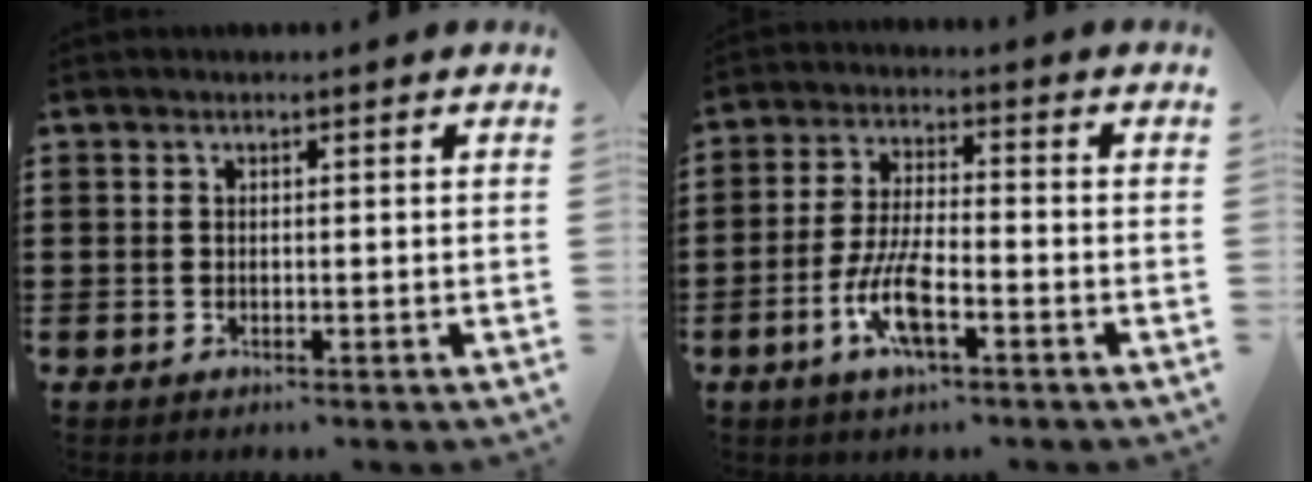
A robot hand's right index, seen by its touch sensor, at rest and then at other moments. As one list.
[{"total": 7.8, "force": [-3.4, 2.2, 6.7], "torque": [-0.147, -0.013, -0.065]}]